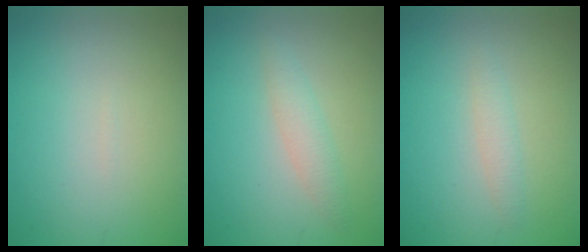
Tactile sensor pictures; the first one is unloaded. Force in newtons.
{"total": 1.8, "press": 1.8, "slide": 0.0}
{"total": 1.3, "press": 1.3, "slide": 0.0}